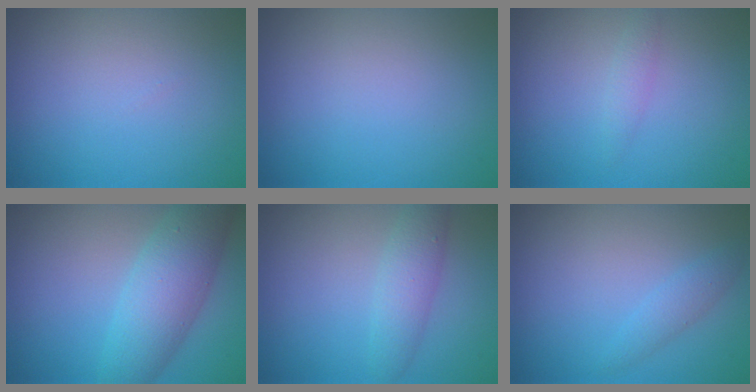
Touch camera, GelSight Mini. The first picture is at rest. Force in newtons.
{"total": 0.0}
{"total": 1.0, "press": 1.0, "slide": 0.1}
{"total": 6.3, "press": 6.3, "slide": 0.2}
{"total": 2.8, "press": 2.8, "slide": 0.0}
{"total": 1.5, "press": 1.4, "slide": 0.1}